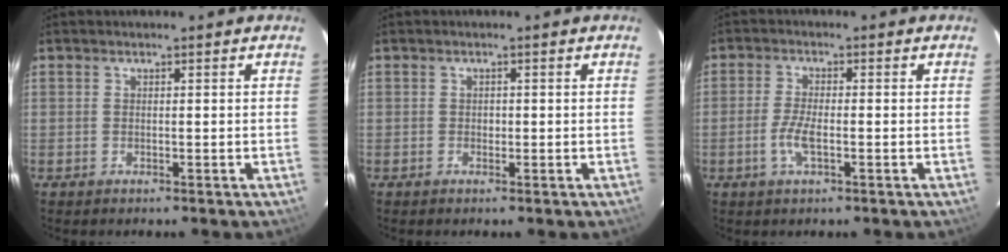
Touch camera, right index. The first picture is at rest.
{"total": 0.7, "force": [-0.1, 0.7, 0.1], "torque": [0.001, 0.002, 0.001]}
{"total": 4.1, "force": [-1.3, 0.9, 3.7], "torque": [-0.079, -0.004, -0.028]}